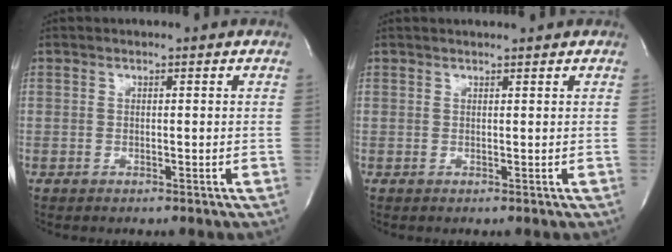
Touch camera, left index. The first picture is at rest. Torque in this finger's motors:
{"motor_torque": [0.56, -0.71, 0.06, 0.02]}